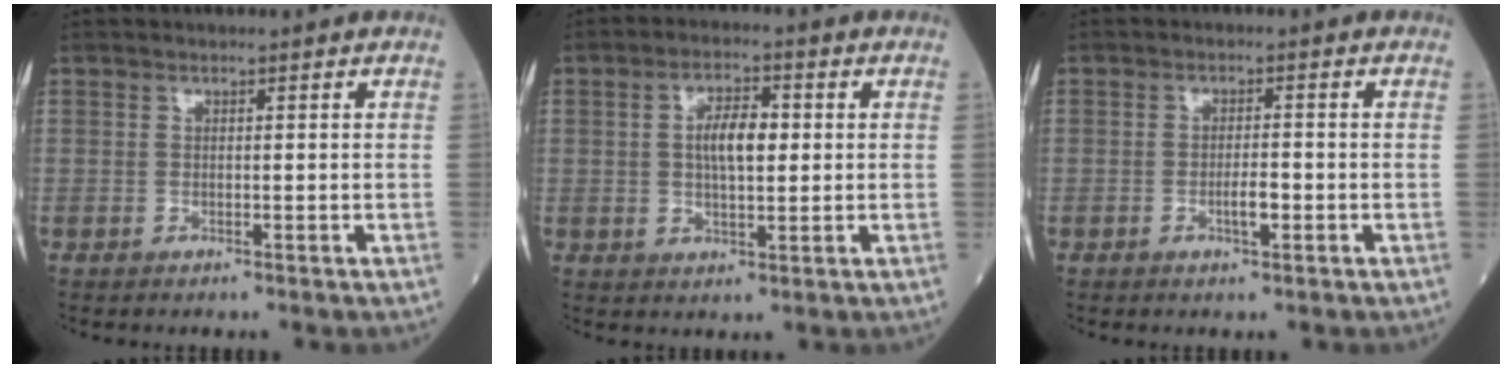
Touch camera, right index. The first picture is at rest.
{"total": 5.8, "force": [0.7, 2.2, 5.3], "torque": [-0.099, 0.010, 0.011]}
{"total": 2.6, "force": [-1.0, 0.5, 2.3], "torque": [-0.038, 0.001, -0.016]}